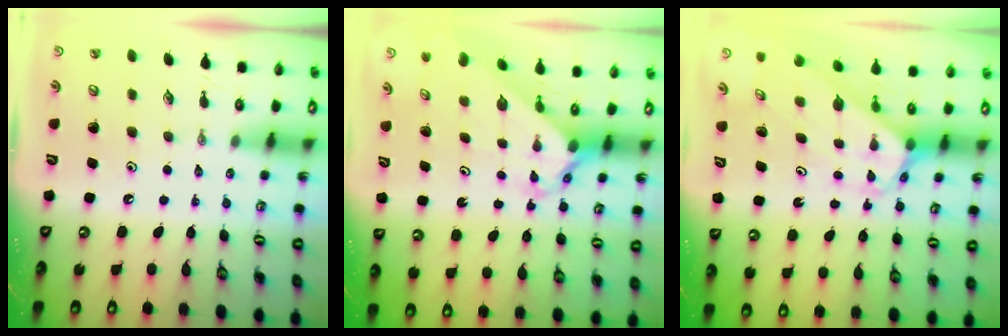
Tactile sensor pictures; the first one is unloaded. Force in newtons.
{"total": 2.6, "press": 2.6, "slide": 0.1}
{"total": 3.7, "press": 3.6, "slide": 0.3}